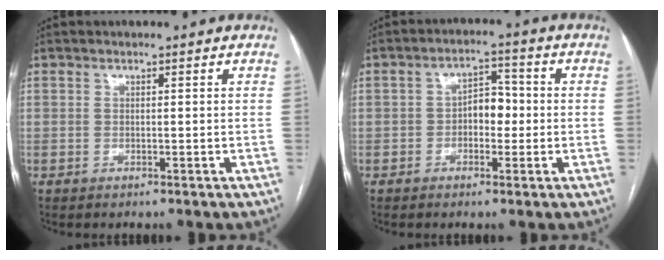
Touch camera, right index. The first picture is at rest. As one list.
[{"total": 4.7, "force": [-0.6, 2.8, 3.7], "torque": [-0.052, 0.018, -0.013]}]